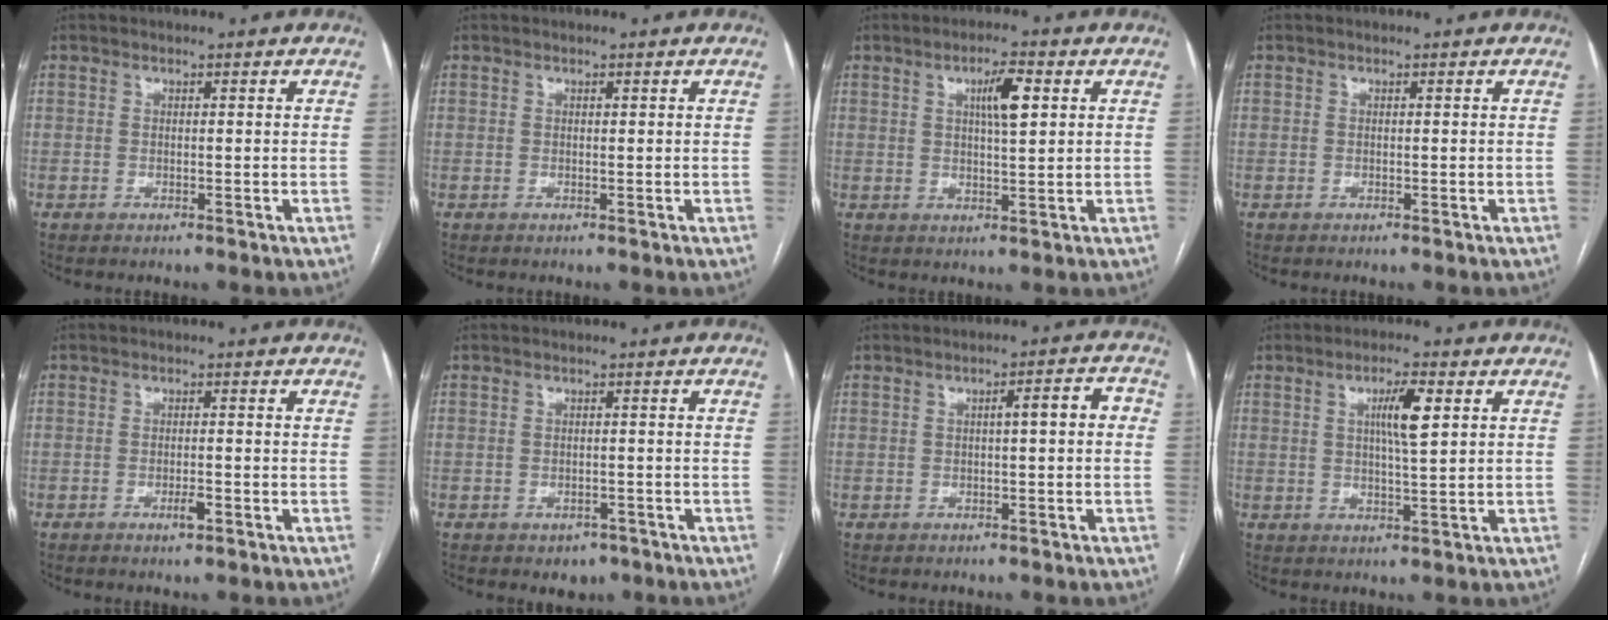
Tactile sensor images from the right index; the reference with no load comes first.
{"total": 0.0}
{"total": 5.1, "force": [1.8, 0.6, 4.7], "torque": [-0.083, 0.005, 0.032]}
{"total": 0.0}
{"total": 2.0, "force": [-0.9, 0.4, 1.7], "torque": [-0.028, -0.001, -0.014]}
{"total": 2.4, "force": [-1.5, 1.7, 0.9], "torque": [-0.006, 0.004, -0.009]}
{"total": 3.9, "force": [0.2, 0.5, 3.8], "torque": [-0.053, 0.016, 0.001]}
{"total": 5.3, "force": [1.7, 0.2, 5.0], "torque": [-0.089, 0.001, 0.029]}